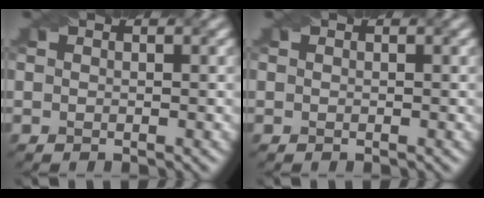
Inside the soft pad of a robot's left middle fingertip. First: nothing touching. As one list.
[{"total": 0.0}]